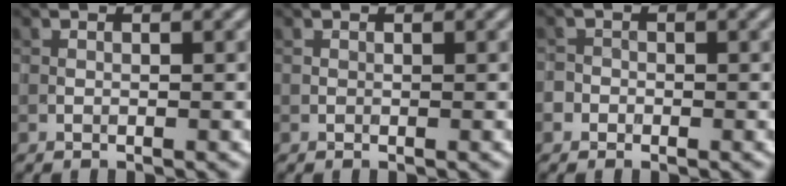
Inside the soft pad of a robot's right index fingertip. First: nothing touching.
{"total": 0.0}
{"total": 1.7, "force": [-0.8, 1.5, 0.1], "torque": [0.013, 0.006, -0.019]}